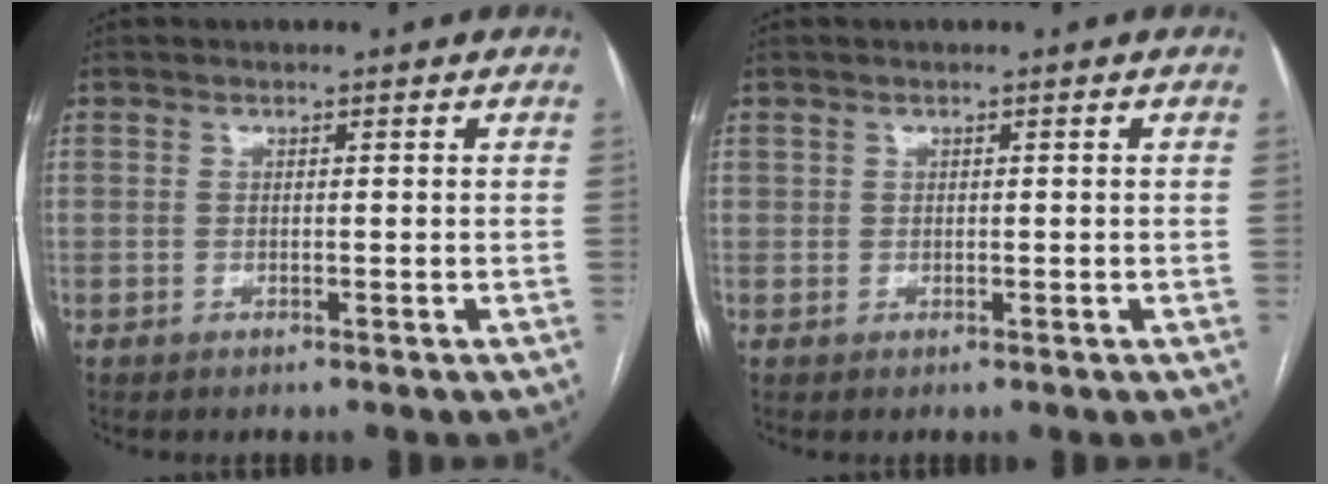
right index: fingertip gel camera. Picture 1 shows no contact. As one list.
[{"total": 0.6, "force": [0.3, 0.5, 0.1], "torque": [0.003, 0.002, 0.004]}]